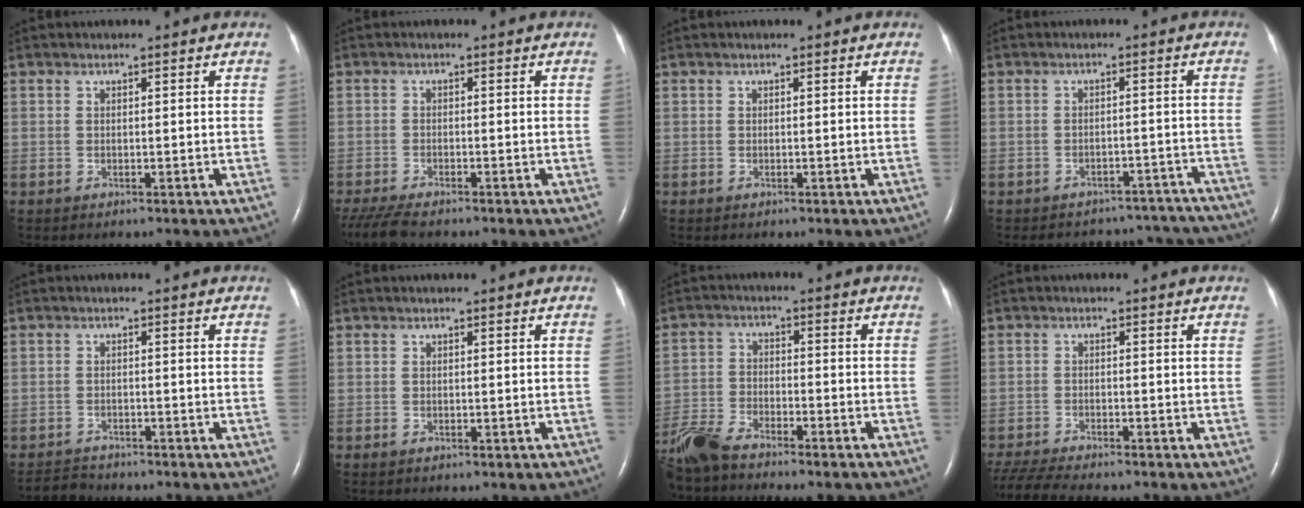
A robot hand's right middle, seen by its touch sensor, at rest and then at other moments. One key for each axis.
{"total": 6.8, "fx": -5.6, "fy": 1.4, "fz": 3.5, "tx": -0.070, "ty": -0.019, "tz": -0.100}
{"total": 0.0}
{"total": 14.3, "fx": -13.2, "fy": 4.9, "fz": 2.0, "tx": -0.021, "ty": 0.030, "tz": -0.136}
{"total": 2.7, "fx": -2.6, "fy": 0.5, "fz": -0.5, "tx": 0.005, "ty": -0.011, "tz": -0.045}
{"total": 1.0, "fx": -0.5, "fy": 0.7, "fz": 0.5, "tx": -0.010, "ty": 0.001, "tz": -0.003}
{"total": 11.9, "fx": -10.2, "fy": 2.8, "fz": 5.4, "tx": -0.107, "ty": -0.009, "tz": -0.174}
{"total": 8.8, "fx": -7.9, "fy": 0.7, "fz": 3.8, "tx": -0.071, "ty": -0.018, "tz": -0.132}